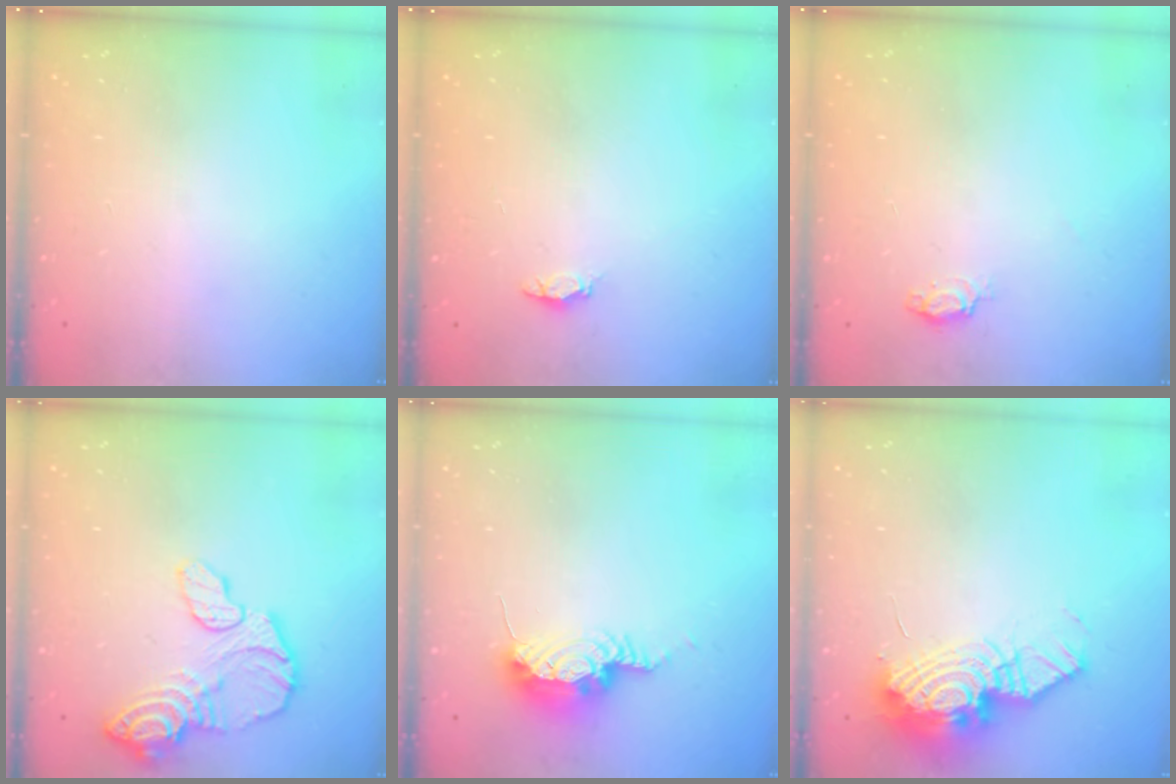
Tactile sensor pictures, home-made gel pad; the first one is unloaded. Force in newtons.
{"total": 1.2, "press": 1.1, "slide": 0.4}
{"total": 4.0, "press": 4.0, "slide": 0.5}
{"total": 14.7, "press": 14.6, "slide": 1.4}
{"total": 15.6, "press": 10.8, "slide": 11.2}
{"total": 15.1, "press": 15.0, "slide": 1.1}